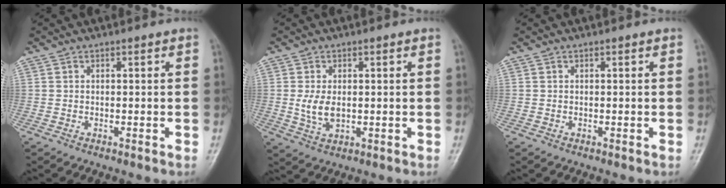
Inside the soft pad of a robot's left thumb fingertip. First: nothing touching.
{"total": 4.7, "force": [0.1, 2.8, 3.7], "torque": [-0.074, -0.007, 0.007]}
{"total": 0.0}